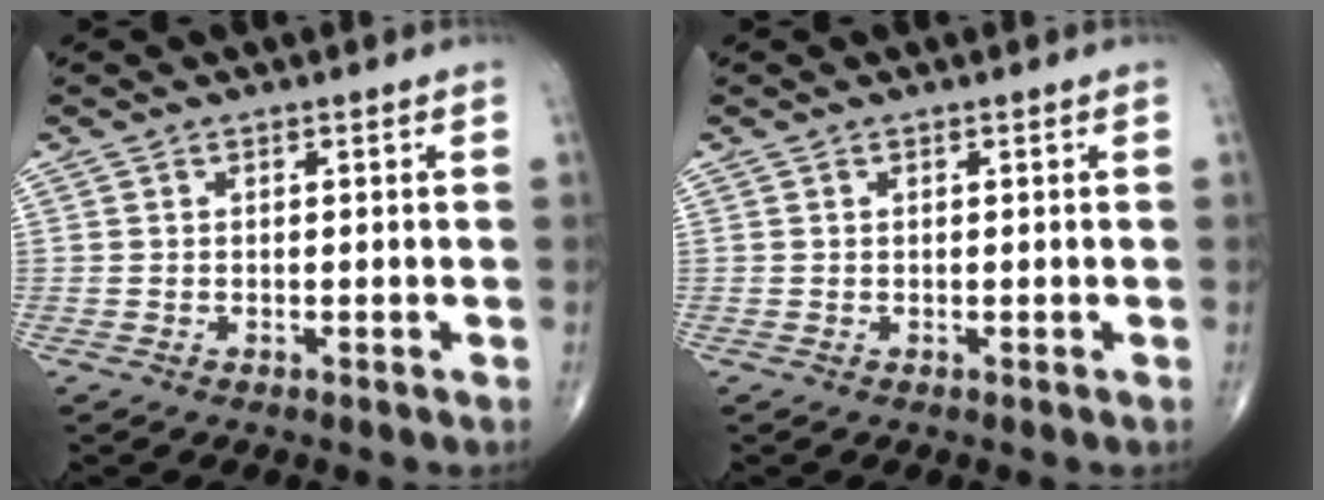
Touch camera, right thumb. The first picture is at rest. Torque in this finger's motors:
{"motor_torque": [-0.10, 0.09, 0.05, 0.05, 0.00]}